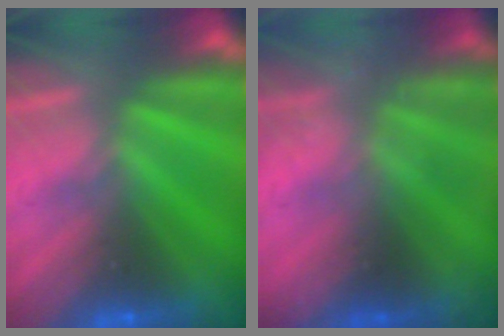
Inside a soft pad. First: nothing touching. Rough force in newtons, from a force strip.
{"total": 1.3}